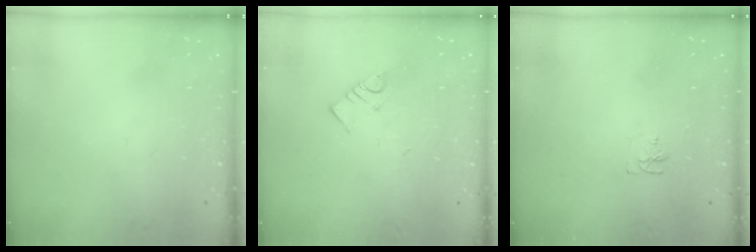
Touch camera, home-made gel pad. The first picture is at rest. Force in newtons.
{"total": 3.9, "press": 3.9, "slide": 0.5}
{"total": 3.7, "press": 3.6, "slide": 0.6}